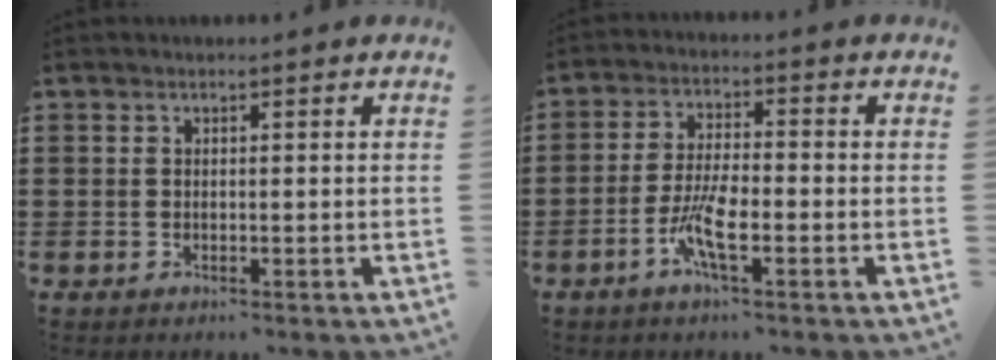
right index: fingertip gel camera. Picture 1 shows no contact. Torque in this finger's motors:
{"motor_torque": [1.12, 1.02, 0.57, 0.11]}